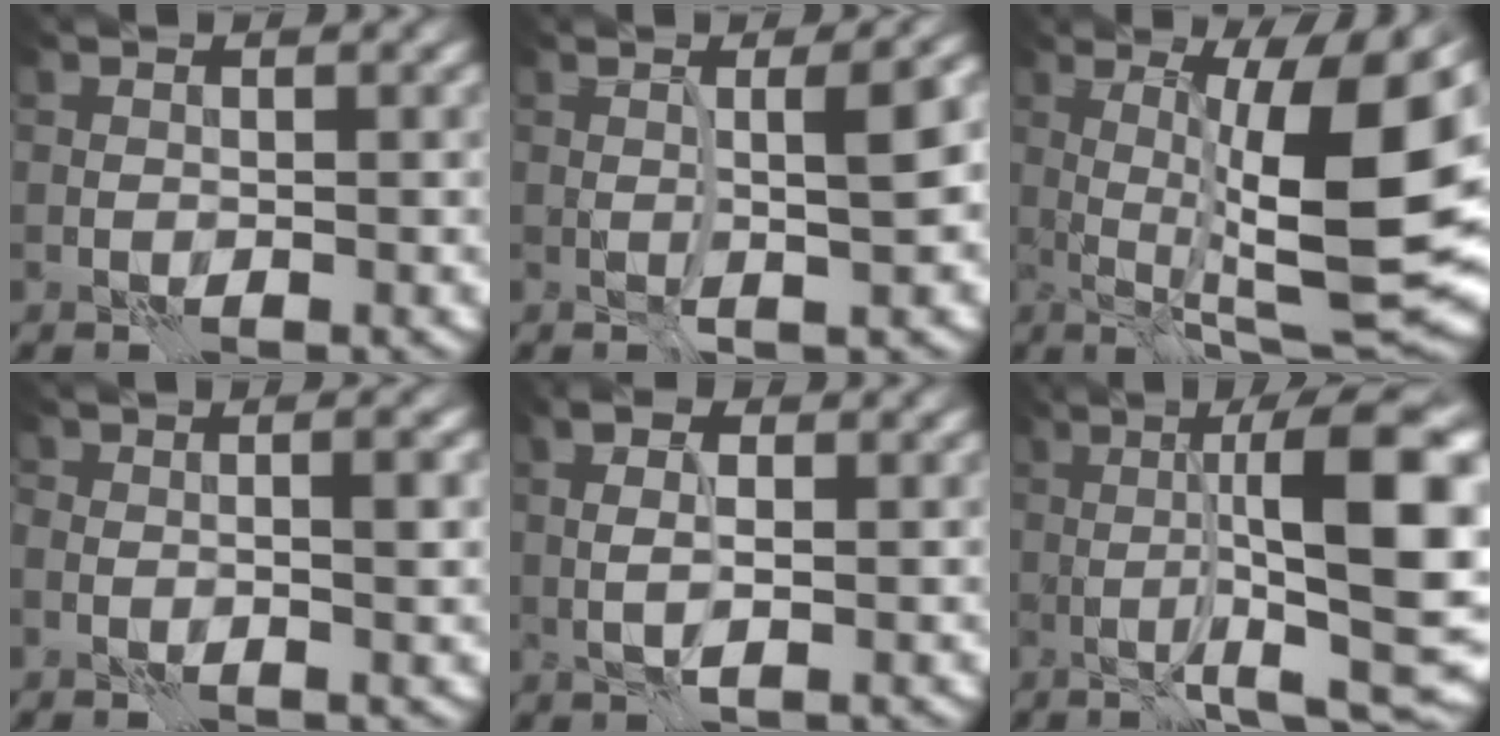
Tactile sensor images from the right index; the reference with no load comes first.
{"total": 4.2, "force": [0.2, 1.0, 4.0], "torque": [-0.042, 0.012, 0.003]}
{"total": 12.2, "force": [-0.1, 2.3, 12.0], "torque": [-0.182, 0.005, 0.002]}
{"total": 3.0, "force": [-0.3, 1.1, 2.8], "torque": [-0.044, 0.001, -0.008]}
{"total": 3.7, "force": [0.6, 1.8, 3.2], "torque": [-0.058, 0.008, 0.005]}
{"total": 13.5, "force": [0.4, 2.9, 13.2], "torque": [-0.173, 0.017, 0.007]}